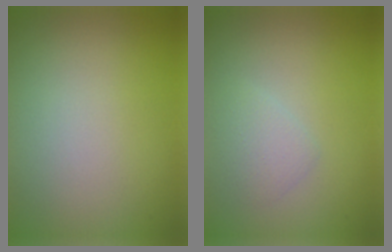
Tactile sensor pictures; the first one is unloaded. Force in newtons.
{"total": 1.6, "press": 1.6, "slide": 0.0}